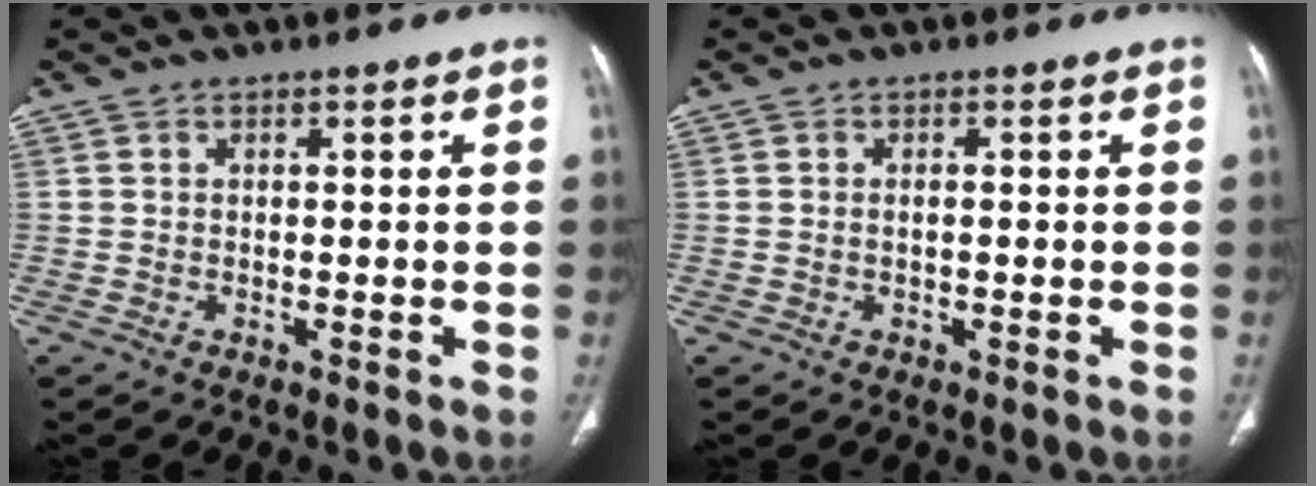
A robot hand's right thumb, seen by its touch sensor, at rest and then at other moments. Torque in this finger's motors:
{"motor_torque": [-0.28, 0.36, -0.11, 0.10, 0.06]}